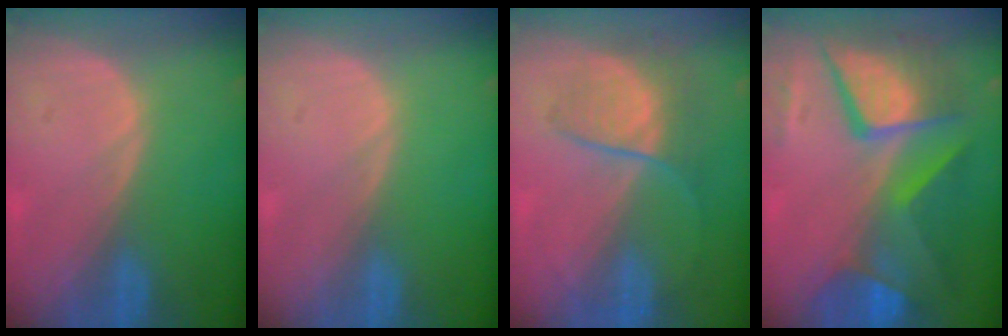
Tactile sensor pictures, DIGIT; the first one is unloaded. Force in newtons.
{"total": 0.0}
{"total": 6.6, "press": 6.2, "slide": 2.3}
{"total": 12.0, "press": 11.9, "slide": 1.2}